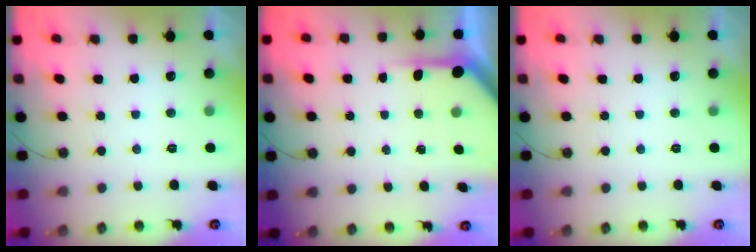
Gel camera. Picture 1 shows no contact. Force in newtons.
{"total": 4.8, "press": 4.8, "slide": 0.2}
{"total": 0.0}